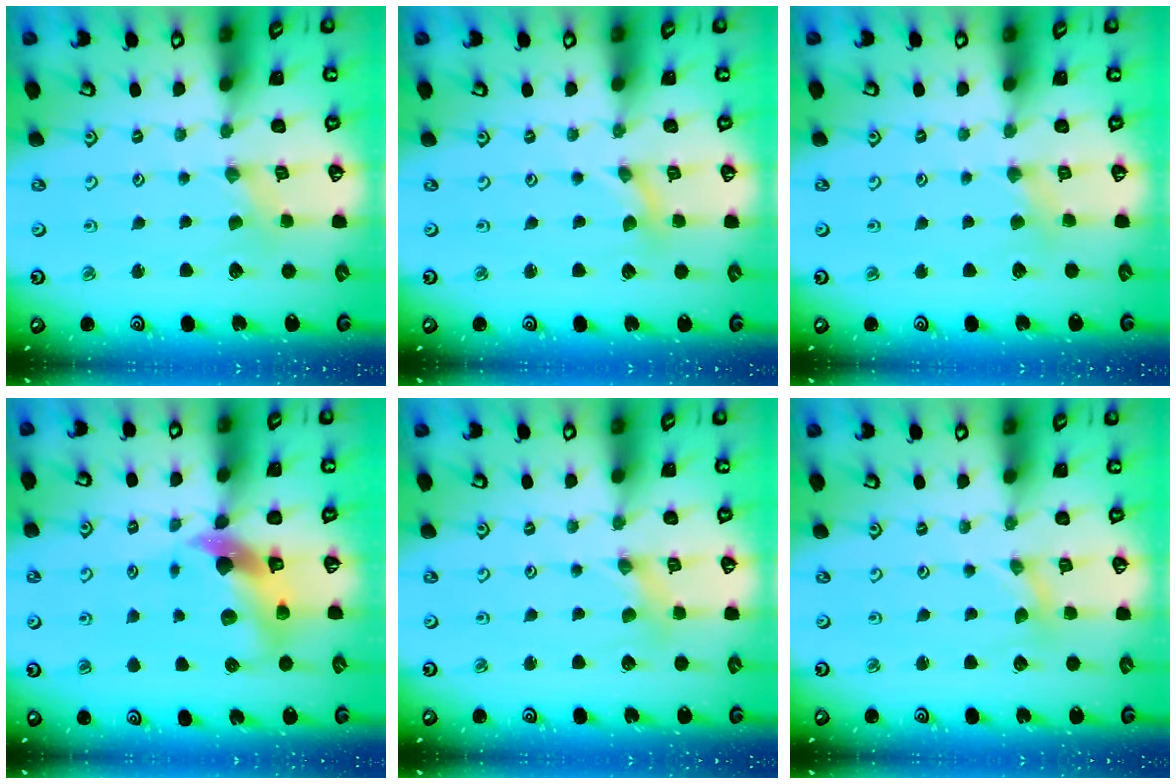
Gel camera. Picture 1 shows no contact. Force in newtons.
{"total": 0.0}
{"total": 2.8, "press": 2.7, "slide": 0.5}
{"total": 9.0, "press": 8.9, "slide": 1.3}
{"total": 1.0, "press": 1.0, "slide": 0.2}
{"total": 0.0}